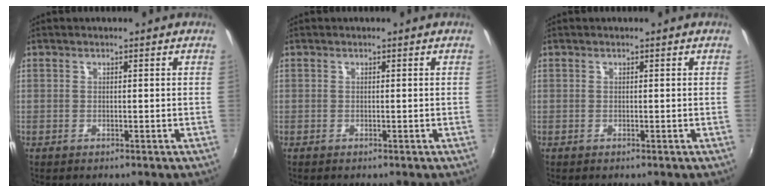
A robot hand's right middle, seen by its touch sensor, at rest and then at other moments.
{"total": 0.0}
{"total": 0.0}